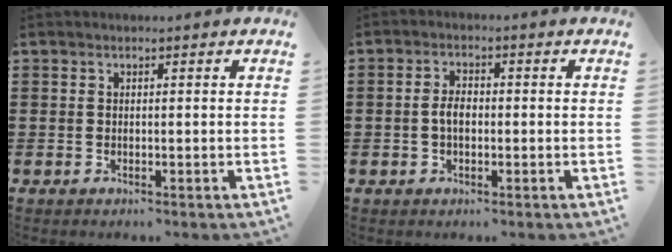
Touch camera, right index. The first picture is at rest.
{"total": 2.9, "force": [-0.3, 1.6, 2.4], "torque": [-0.053, 0.001, -0.009]}